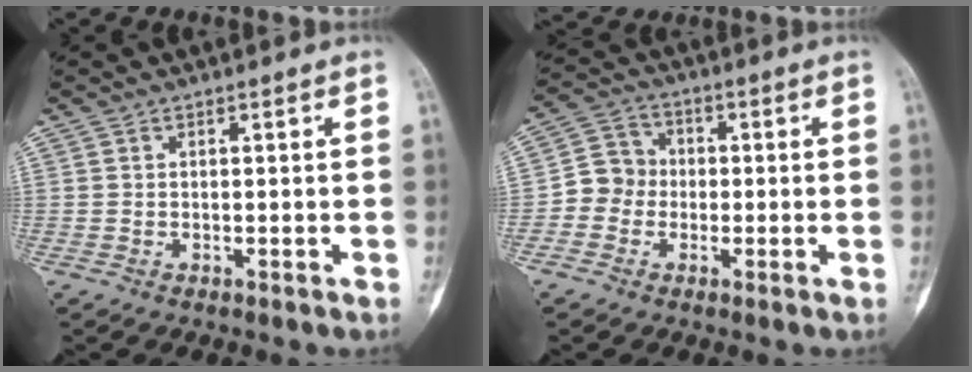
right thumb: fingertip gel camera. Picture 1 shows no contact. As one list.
[{"total": 6.2, "force": [-1.2, 5.8, 1.9], "torque": [-0.003, 0.022, -0.036]}]